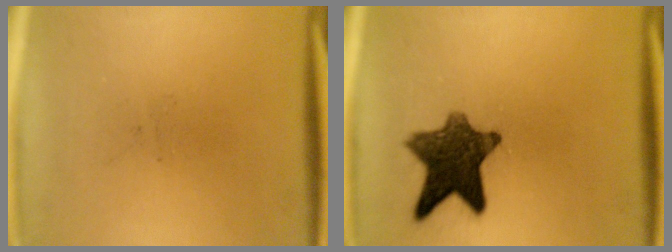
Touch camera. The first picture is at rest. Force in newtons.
{"total": 10.7}